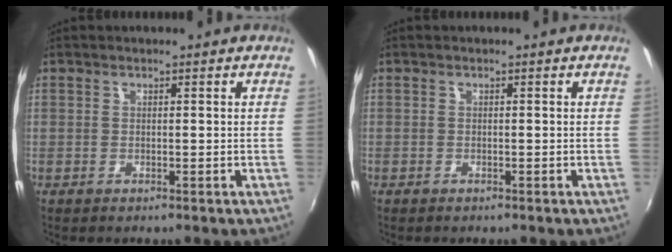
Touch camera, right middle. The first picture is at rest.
{"total": 0.6, "force": [-0.5, 0.2, 0.1], "torque": [-0.003, 0.001, -0.008]}